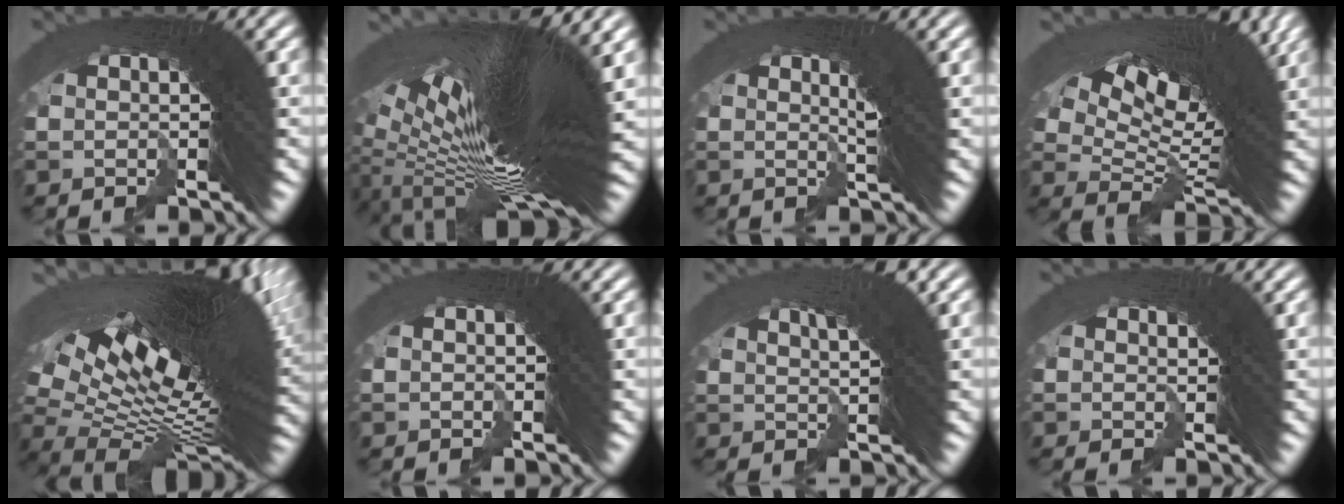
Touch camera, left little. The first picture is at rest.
{"total": 22.1, "force": [0.0, 6.9, 21.0], "torque": [-0.347, -0.013, 0.019]}
{"total": 2.7, "force": [1.5, 0.0, 2.3], "torque": [-0.022, 0.014, 0.018]}
{"total": 11.4, "force": [4.6, 4.5, 9.3], "torque": [-0.147, -0.004, 0.080]}
{"total": 19.0, "force": [2.4, 8.9, 16.6], "torque": [-0.258, -0.015, 0.048]}
{"total": 0.0}
{"total": 6.1, "force": [3.2, 0.8, 5.1], "torque": [-0.063, 0.039, 0.041]}
{"total": 0.8, "force": [0.2, -0.4, 0.7], "torque": [0.001, 0.002, 0.002]}